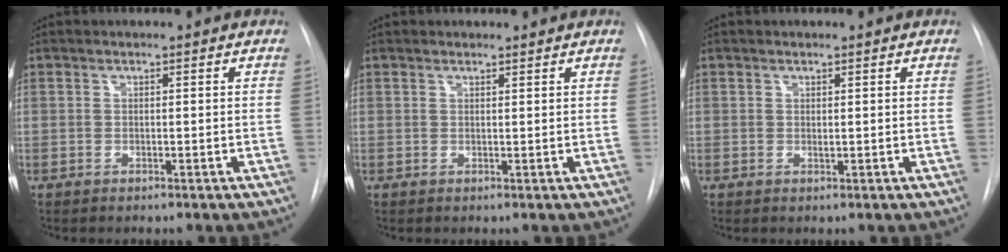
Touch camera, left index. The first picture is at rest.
{"total": 0.9, "force": [0.9, 0.2, -0.1], "torque": [-0.006, 0.003, 0.016]}
{"total": 0.0}